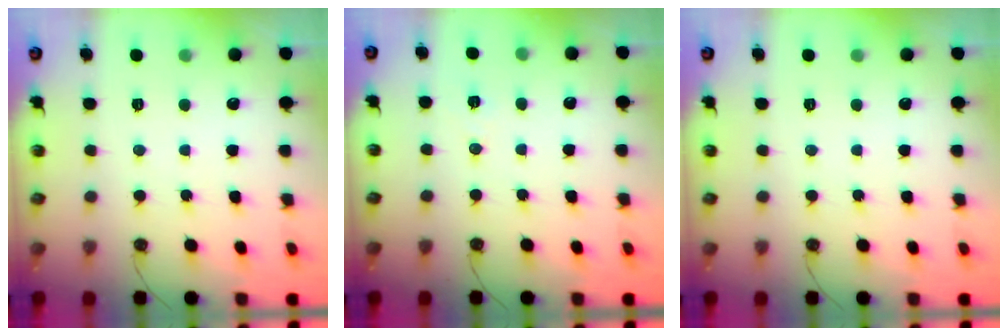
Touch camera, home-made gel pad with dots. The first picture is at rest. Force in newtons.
{"total": 6.7, "press": 5.0, "slide": 4.5}
{"total": 0.0}